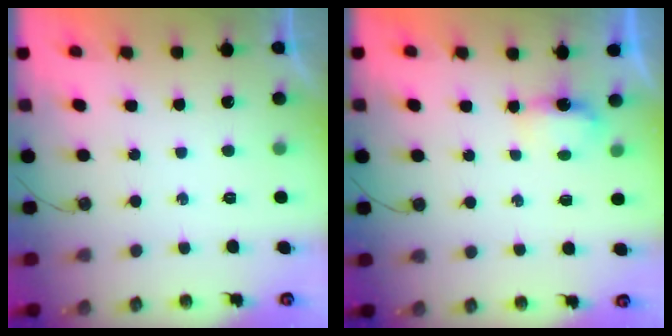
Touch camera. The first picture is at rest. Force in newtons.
{"total": 6.0, "press": 3.6, "slide": 4.9}